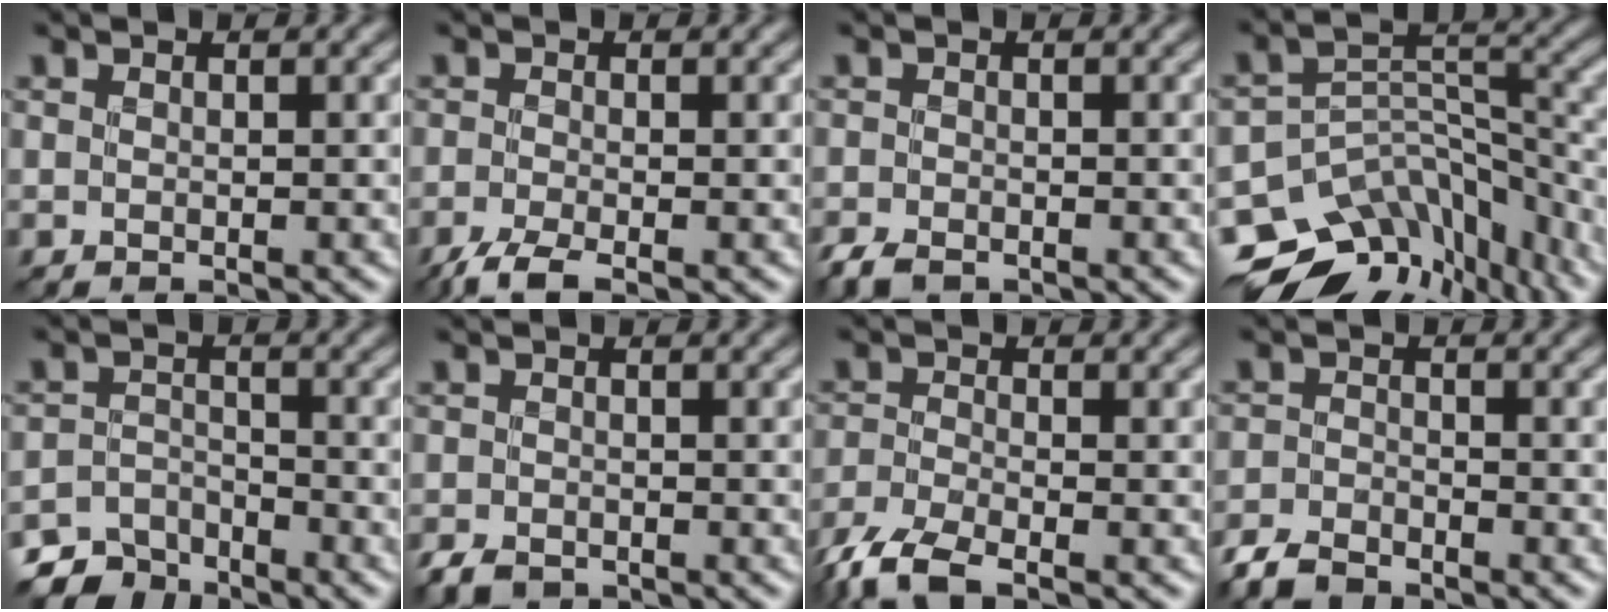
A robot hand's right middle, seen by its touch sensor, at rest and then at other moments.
{"total": 2.9, "force": [-2.1, 0.5, 1.9], "torque": [-0.043, -0.009, -0.050]}
{"total": 2.3, "force": [-1.9, 1.0, 1.0], "torque": [-0.021, -0.007, -0.041]}
{"total": 12.9, "force": [-8.9, 7.6, 5.6], "torque": [-0.102, 0.014, -0.115]}
{"total": 4.6, "force": [-4.1, 1.9, 0.8], "torque": [-0.006, -0.008, -0.079]}
{"total": 2.1, "force": [-1.7, 1.0, 0.8], "torque": [-0.013, -0.005, -0.036]}
{"total": 4.8, "force": [-3.6, 1.4, 2.9], "torque": [-0.069, -0.014, -0.084]}
{"total": 3.1, "force": [-2.8, 1.1, 1.0], "torque": [-0.021, -0.006, -0.063]}